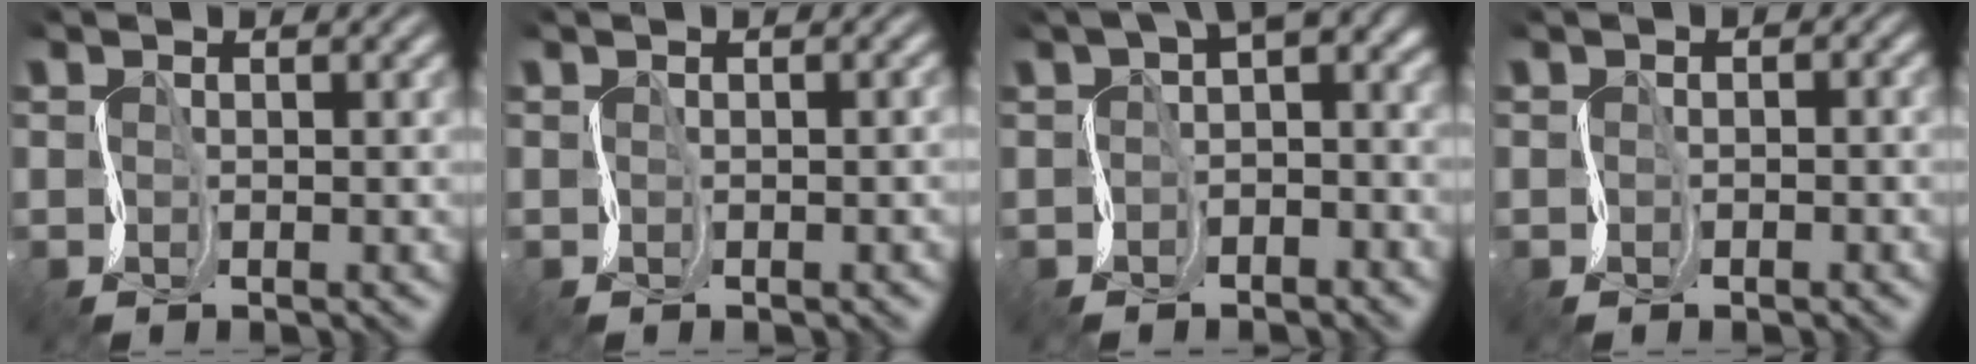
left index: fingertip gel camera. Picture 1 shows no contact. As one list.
[{"total": 0.9, "force": [-0.3, 0.4, 0.7], "torque": [-0.002, 0.000, -0.003]}, {"total": 4.9, "force": [-0.2, 2.9, 4.0], "torque": [-0.047, 0.008, -0.015]}, {"total": 0.8, "force": [-0.4, 0.5, 0.5], "torque": [-0.004, 0.000, -0.009]}]